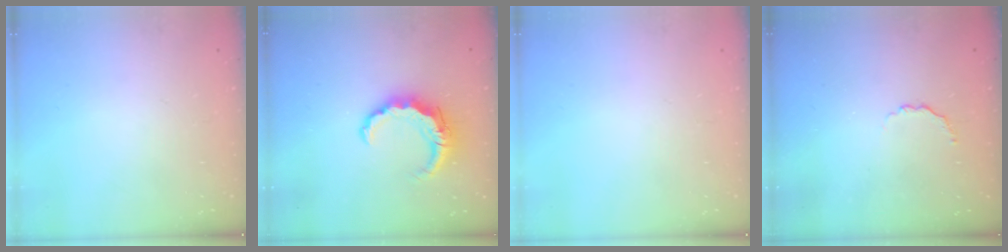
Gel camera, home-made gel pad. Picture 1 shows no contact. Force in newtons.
{"total": 8.5, "press": 8.5, "slide": 0.9}
{"total": 0.0}
{"total": 4.0, "press": 3.8, "slide": 1.2}